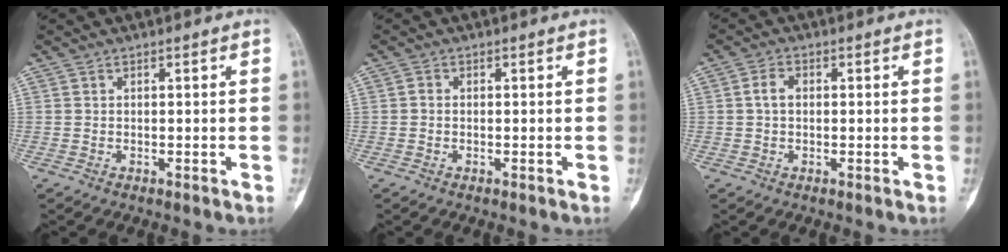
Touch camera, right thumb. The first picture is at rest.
{"total": 0.5, "force": [-0.2, 0.4, 0.3], "torque": [0.001, 0.002, -0.007]}
{"total": 2.7, "force": [0.2, 1.9, 1.9], "torque": [-0.034, 0.009, 0.000]}